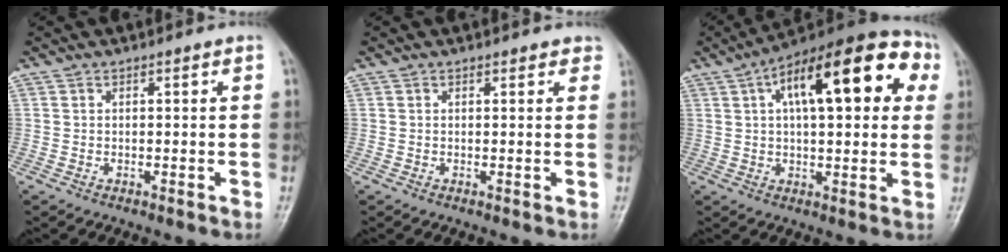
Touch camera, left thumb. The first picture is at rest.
{"total": 1.6, "force": [1.2, 0.8, 0.7], "torque": [0.008, -0.001, 0.007]}
{"total": 22.8, "force": [7.2, 9.5, 19.4], "torque": [-0.265, 0.035, 0.100]}